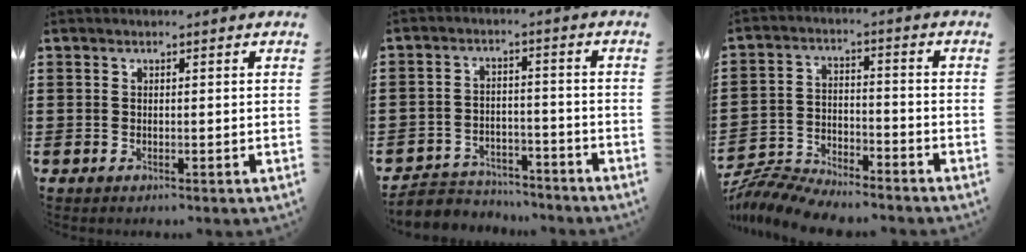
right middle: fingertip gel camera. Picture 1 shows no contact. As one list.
[{"total": 4.4, "force": [-4.2, 1.2, 0.0], "torque": [-0.013, 0.005, -0.091]}, {"total": 7.6, "force": [-7.4, 1.0, 1.2], "torque": [-0.031, 0.009, -0.149]}]